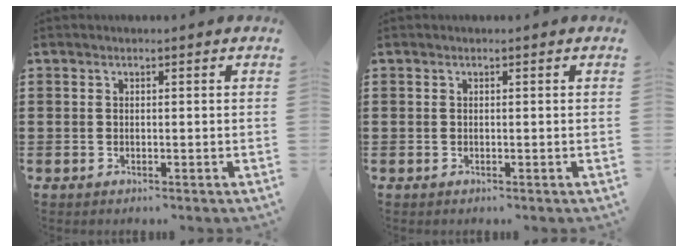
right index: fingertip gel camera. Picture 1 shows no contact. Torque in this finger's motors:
{"motor_torque": [0.00, 0.00, 0.00, 0.00]}